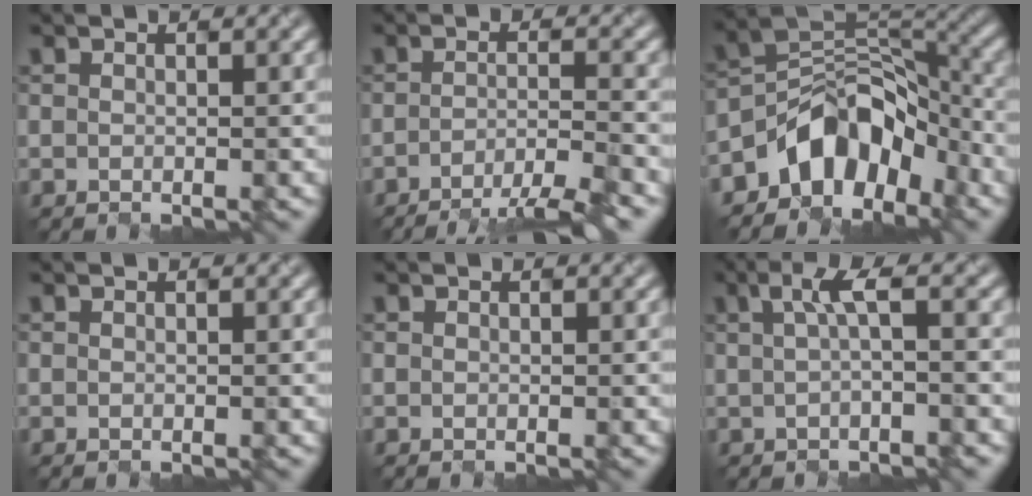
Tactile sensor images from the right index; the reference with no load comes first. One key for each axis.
{"total": 5.4, "fx": -3.7, "fy": 0.6, "fz": 3.9, "tx": -0.058, "ty": -0.003, "tz": -0.060}
{"total": 6.2, "fx": -4.5, "fy": 3.5, "fz": 2.4, "tx": -0.015, "ty": 0.013, "tz": -0.081}
{"total": 0.0}
{"total": 0.0}
{"total": 2.7, "fx": 0.1, "fy": 0.4, "fz": 2.7, "tx": -0.048, "ty": 0.004, "tz": 0.008}